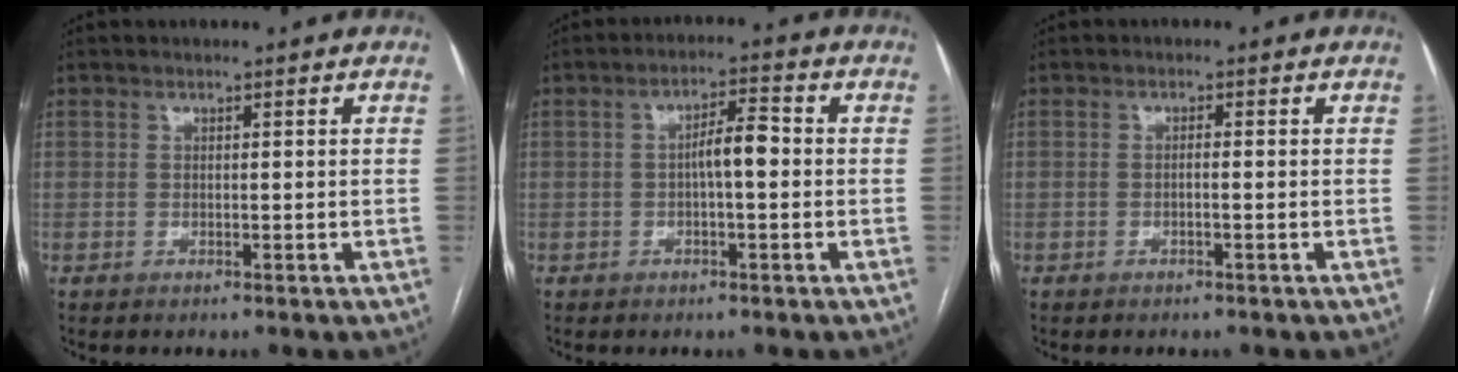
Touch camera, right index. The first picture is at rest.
{"total": 4.6, "force": [-0.3, 1.0, 4.4], "torque": [-0.073, 0.015, -0.005]}
{"total": 1.0, "force": [-0.2, 0.1, 0.9], "torque": [-0.015, 0.004, -0.002]}